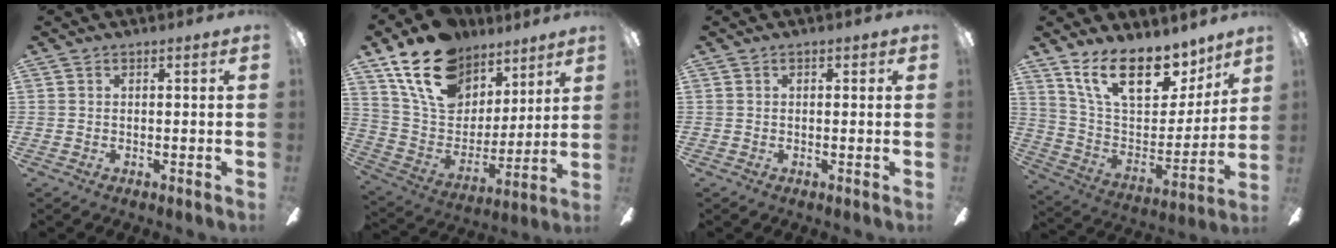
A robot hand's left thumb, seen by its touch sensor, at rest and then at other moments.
{"total": 20.6, "force": [13.6, 12.3, 9.3], "torque": [-0.168, -0.068, 0.251]}
{"total": 0.9, "force": [0.3, 0.6, 0.5], "torque": [-0.003, 0.000, 0.004]}
{"total": 19.9, "force": [13.7, 9.0, 11.4], "torque": [-0.200, -0.083, 0.248]}